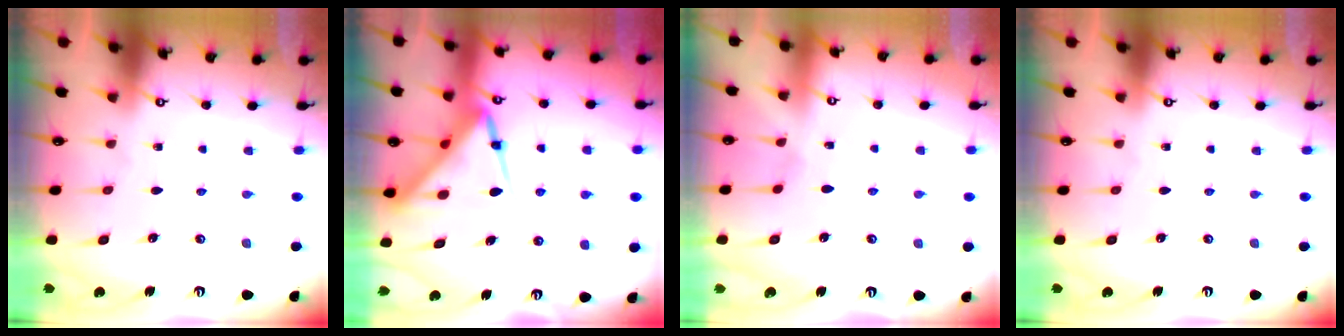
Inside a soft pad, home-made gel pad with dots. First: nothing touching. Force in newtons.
{"total": 13.6, "press": 13.5, "slide": 1.2}
{"total": 2.2, "press": 2.1, "slide": 0.4}
{"total": 0.0}